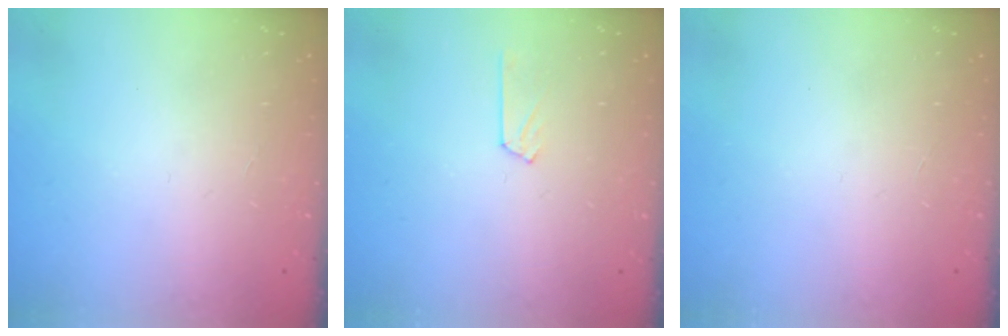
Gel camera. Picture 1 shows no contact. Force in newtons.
{"total": 4.6, "press": 4.6, "slide": 0.5}
{"total": 0.0}